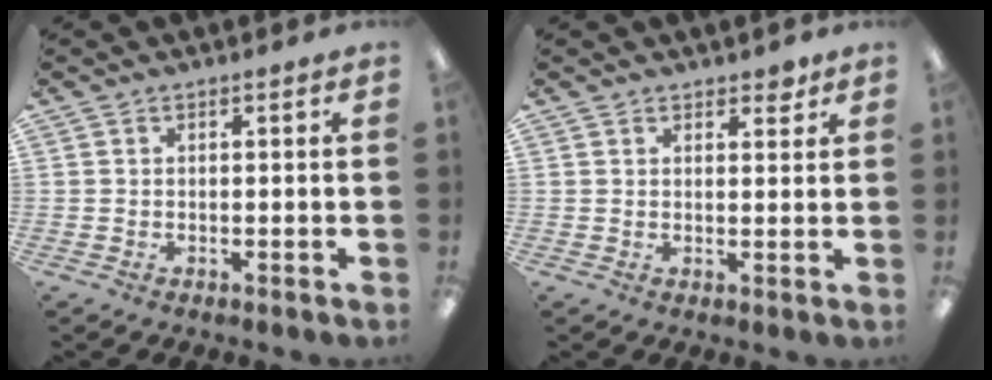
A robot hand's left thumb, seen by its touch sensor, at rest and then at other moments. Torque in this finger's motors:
{"motor_torque": [-0.12, 0.04, -0.23, 0.00, 0.01]}